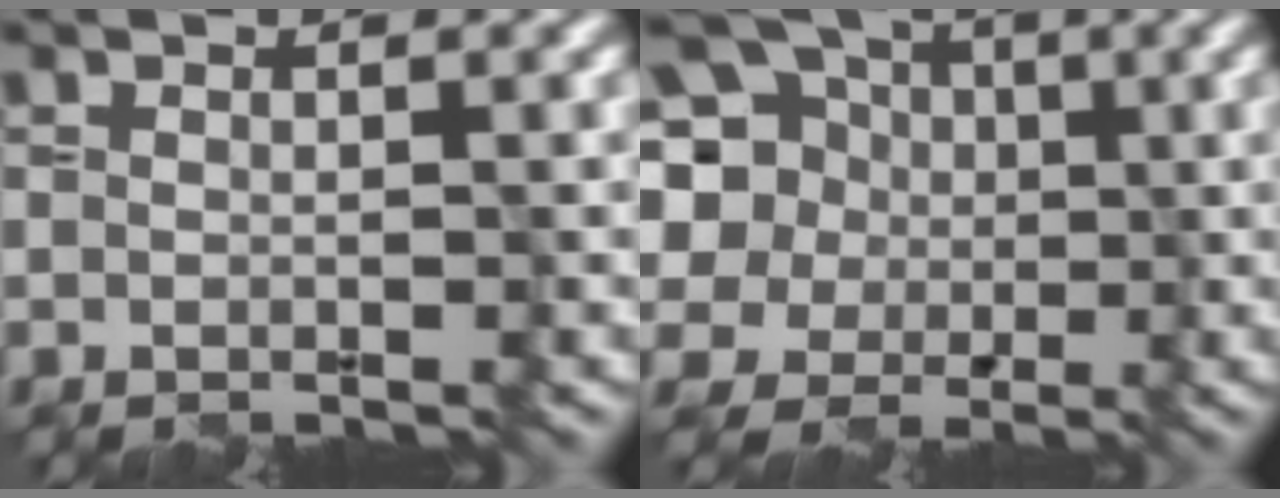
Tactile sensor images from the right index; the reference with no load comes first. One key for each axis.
{"total": 11.6, "fx": 3.2, "fy": 9.8, "fz": 5.2, "tx": -0.138, "ty": 0.025, "tz": 0.035}